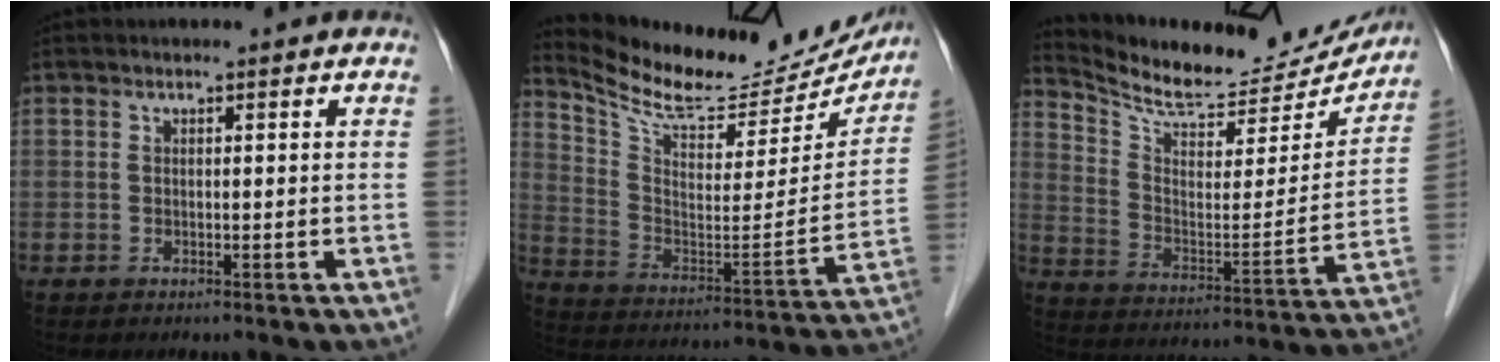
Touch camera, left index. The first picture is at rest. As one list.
[{"total": 21.9, "force": [20.3, 5.7, 5.7], "torque": [-0.095, -0.047, 0.294]}, {"total": 19.6, "force": [18.5, 4.8, 4.4], "torque": [-0.072, -0.044, 0.265]}]